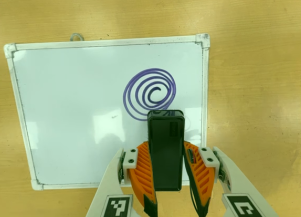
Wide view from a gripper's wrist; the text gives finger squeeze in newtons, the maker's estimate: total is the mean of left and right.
{"total": 4.6, "left": 3.5, "right": 5.7}